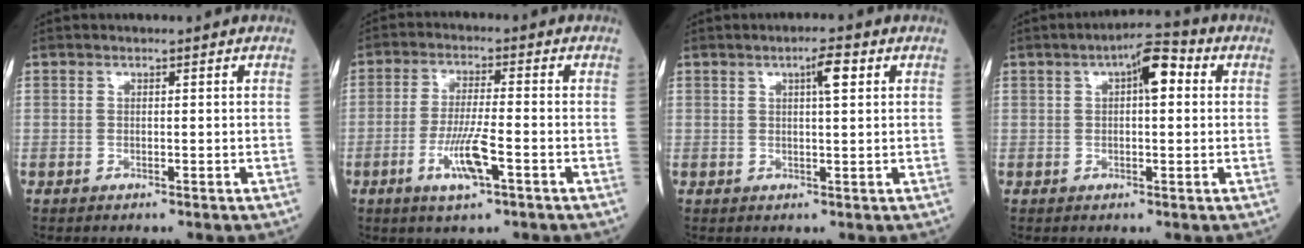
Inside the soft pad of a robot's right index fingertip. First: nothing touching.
{"total": 6.9, "force": [-2.8, 0.6, 6.3], "torque": [-0.129, -0.007, -0.049]}
{"total": 3.2, "force": [1.3, 0.3, 2.9], "torque": [-0.050, 0.005, 0.020]}
{"total": 5.7, "force": [1.6, 1.7, 5.2], "torque": [-0.081, 0.022, 0.019]}